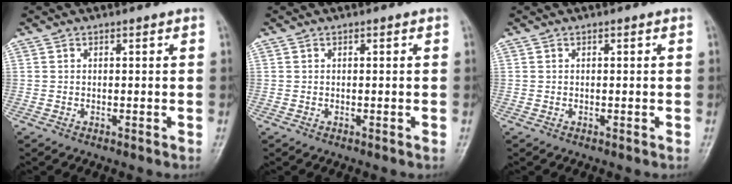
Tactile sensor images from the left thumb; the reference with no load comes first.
{"total": 0.0}
{"total": 0.0}